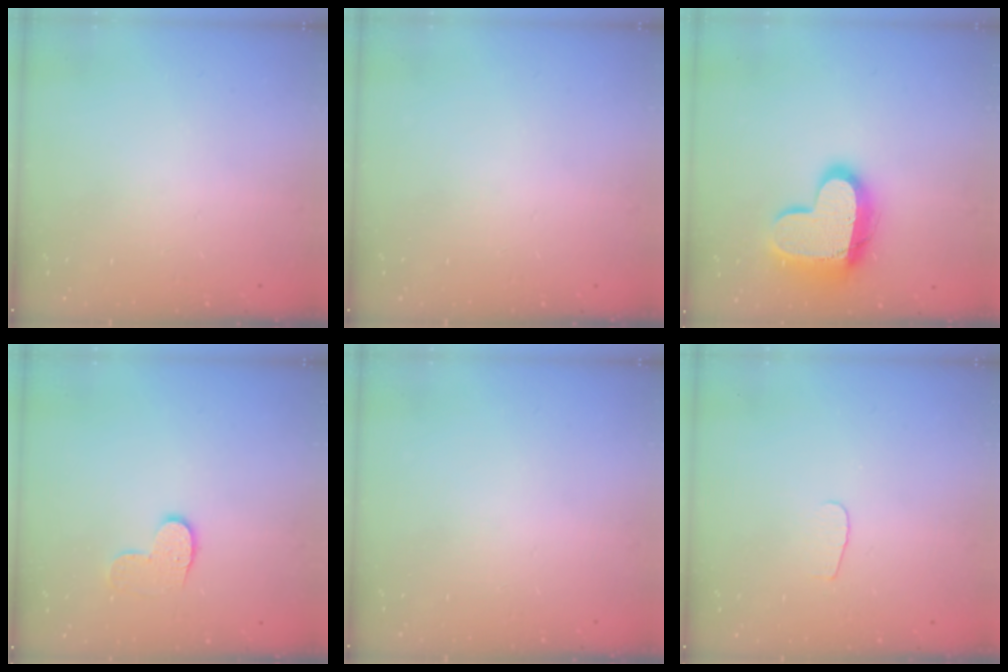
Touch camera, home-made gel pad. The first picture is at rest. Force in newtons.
{"total": 0.0}
{"total": 16.2, "press": 16.2, "slide": 1.4}
{"total": 8.2, "press": 8.2, "slide": 0.3}
{"total": 0.0}
{"total": 3.5, "press": 3.5, "slide": 0.4}